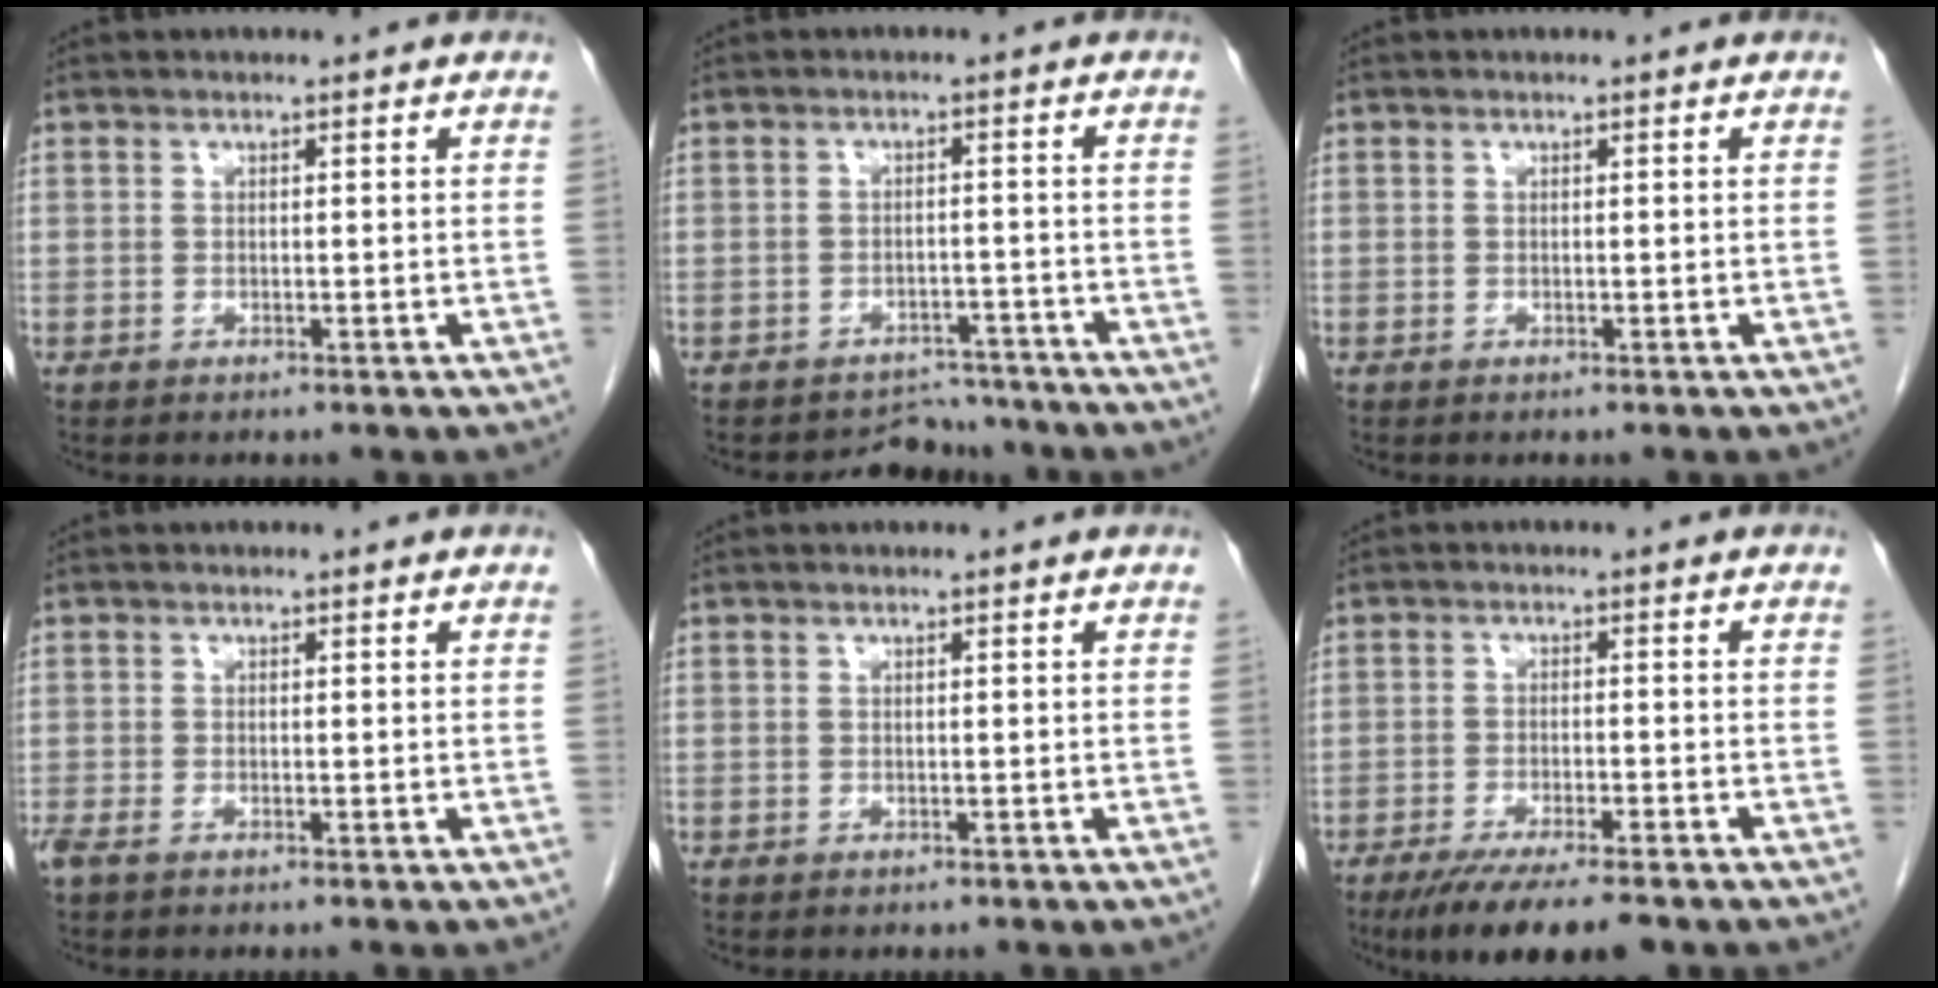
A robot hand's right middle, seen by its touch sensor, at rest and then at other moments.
{"total": 4.4, "force": [-4.0, 1.7, -0.9], "torque": [0.015, 0.017, -0.055]}
{"total": 0.0}
{"total": 2.0, "force": [-1.4, 0.8, 1.2], "torque": [-0.030, -0.005, -0.024]}
{"total": 0.0}
{"total": 10.2, "force": [-7.8, 1.5, 6.5], "torque": [-0.096, -0.019, -0.120]}